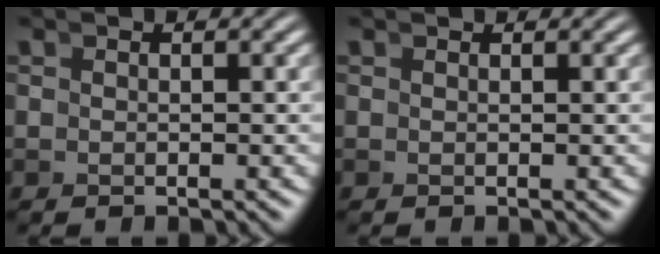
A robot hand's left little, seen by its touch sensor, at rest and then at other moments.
{"total": 0.6, "force": [0.5, -0.2, 0.0], "torque": [0.010, 0.004, 0.009]}